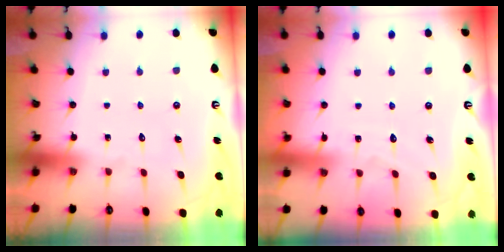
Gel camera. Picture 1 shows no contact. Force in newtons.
{"total": 2.7, "press": 2.7, "slide": 0.4}